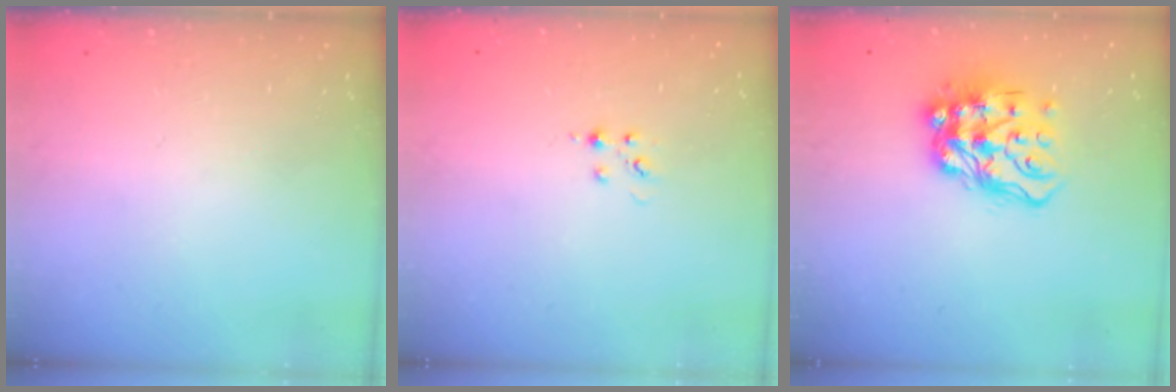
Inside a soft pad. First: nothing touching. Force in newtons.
{"total": 3.8, "press": 3.8, "slide": 0.5}
{"total": 16.6, "press": 16.5, "slide": 1.6}